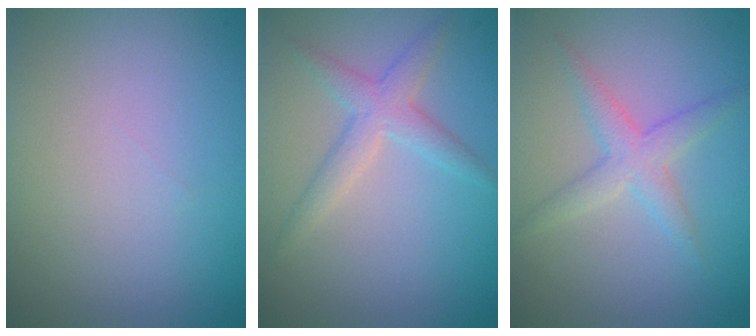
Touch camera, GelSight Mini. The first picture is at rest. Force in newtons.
{"total": 1.7, "press": 1.7, "slide": 0.2}
{"total": 2.5, "press": 2.5, "slide": 0.0}